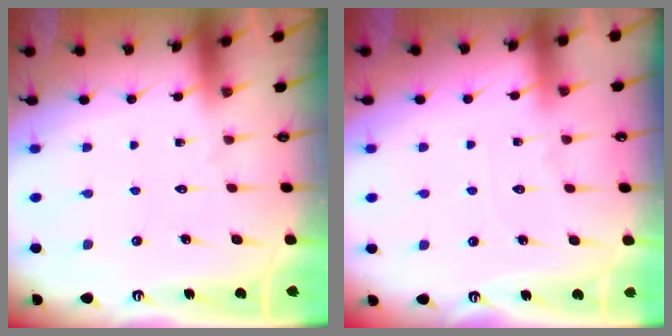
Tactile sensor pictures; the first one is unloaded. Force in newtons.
{"total": 4.6, "press": 4.6, "slide": 0.5}